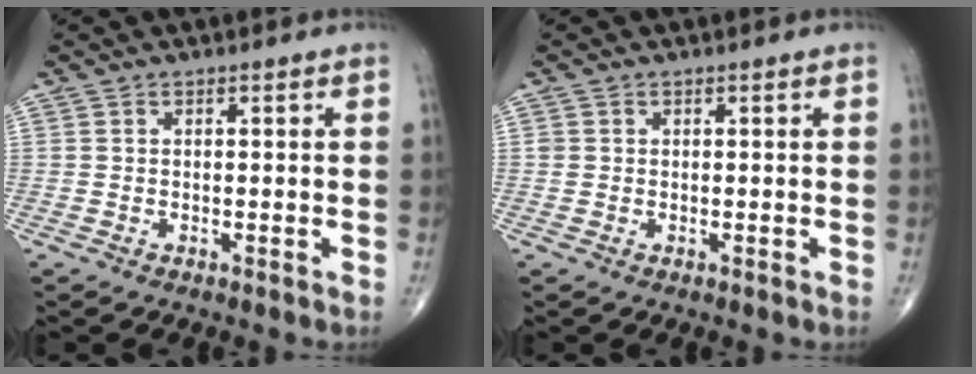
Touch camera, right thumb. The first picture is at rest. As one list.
[{"total": 0.7, "force": [0.1, 0.7, 0.2], "torque": [0.002, 0.002, 0.002]}]